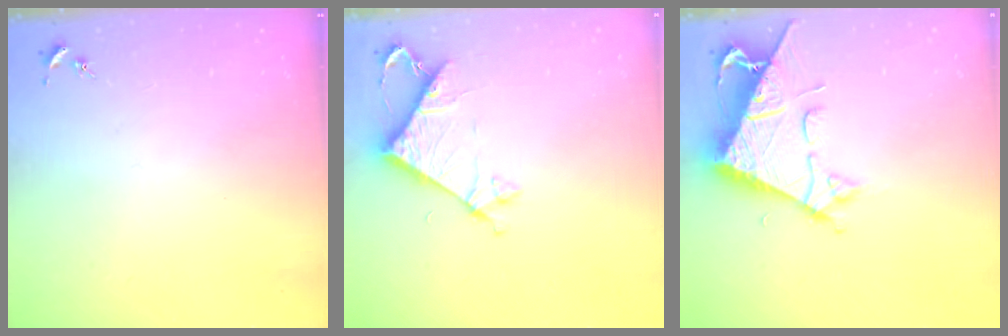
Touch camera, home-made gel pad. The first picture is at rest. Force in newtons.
{"total": 7.2, "press": 7.2, "slide": 0.4}
{"total": 8.4, "press": 8.3, "slide": 0.8}